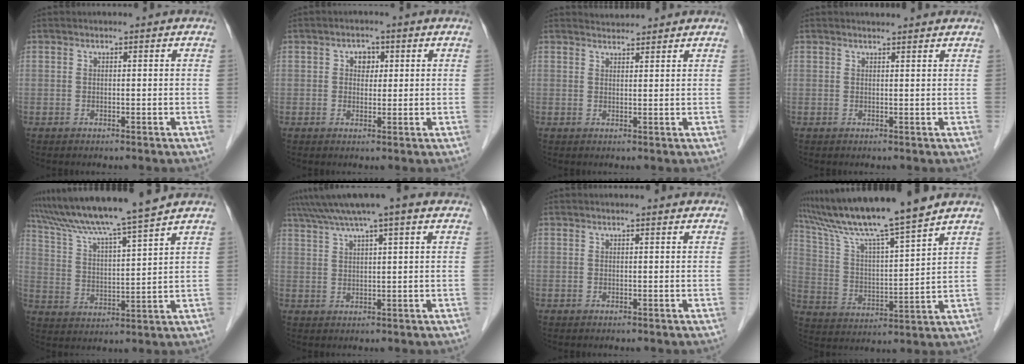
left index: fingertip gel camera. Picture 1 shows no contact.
{"total": 2.4, "force": [0.7, 1.8, 1.4], "torque": [-0.021, 0.007, 0.008]}
{"total": 2.3, "force": [2.3, 0.1, -0.2], "torque": [-0.006, 0.015, 0.041]}
{"total": 3.2, "force": [3.1, 0.3, 0.7], "torque": [-0.016, 0.012, 0.036]}
{"total": 14.2, "force": [12.5, -1.6, 6.5], "torque": [-0.122, 0.009, 0.213]}
{"total": 9.6, "force": [7.3, 0.3, 6.3], "torque": [-0.109, 0.040, 0.108]}
{"total": 1.5, "force": [1.4, 0.1, 0.6], "torque": [-0.013, 0.008, 0.016]}
{"total": 15.1, "force": [13.2, -1.3, 7.2], "torque": [-0.139, 0.007, 0.232]}